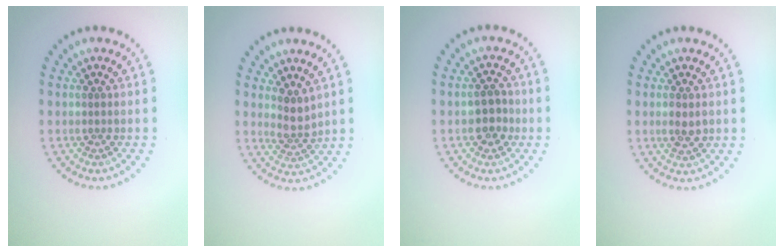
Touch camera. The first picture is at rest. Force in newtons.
{"total": 2.0, "press": 1.4, "slide": 1.3}
{"total": 2.4, "press": 2.3, "slide": 0.5}
{"total": 1.6, "press": 1.5, "slide": 0.3}